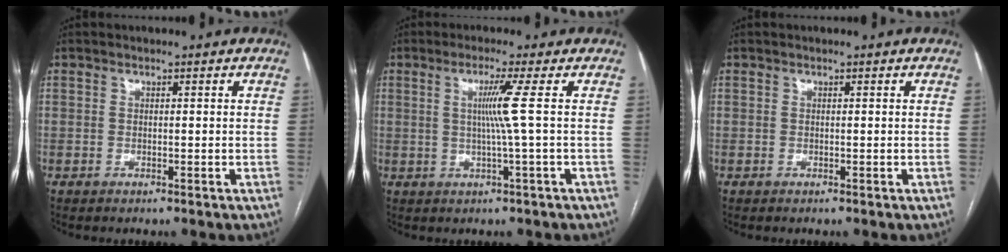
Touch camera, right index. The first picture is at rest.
{"total": 4.7, "force": [0.6, -1.9, 4.2], "torque": [-0.083, -0.004, 0.013]}
{"total": 0.0}